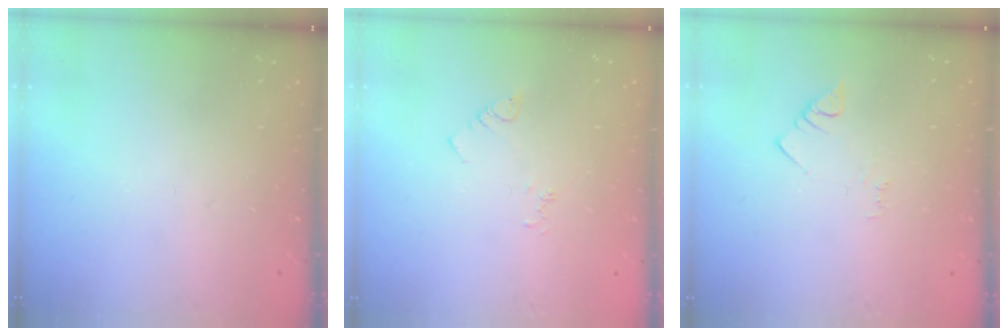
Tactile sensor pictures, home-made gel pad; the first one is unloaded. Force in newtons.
{"total": 3.3, "press": 3.3, "slide": 0.6}
{"total": 1.5, "press": 1.5, "slide": 0.3}